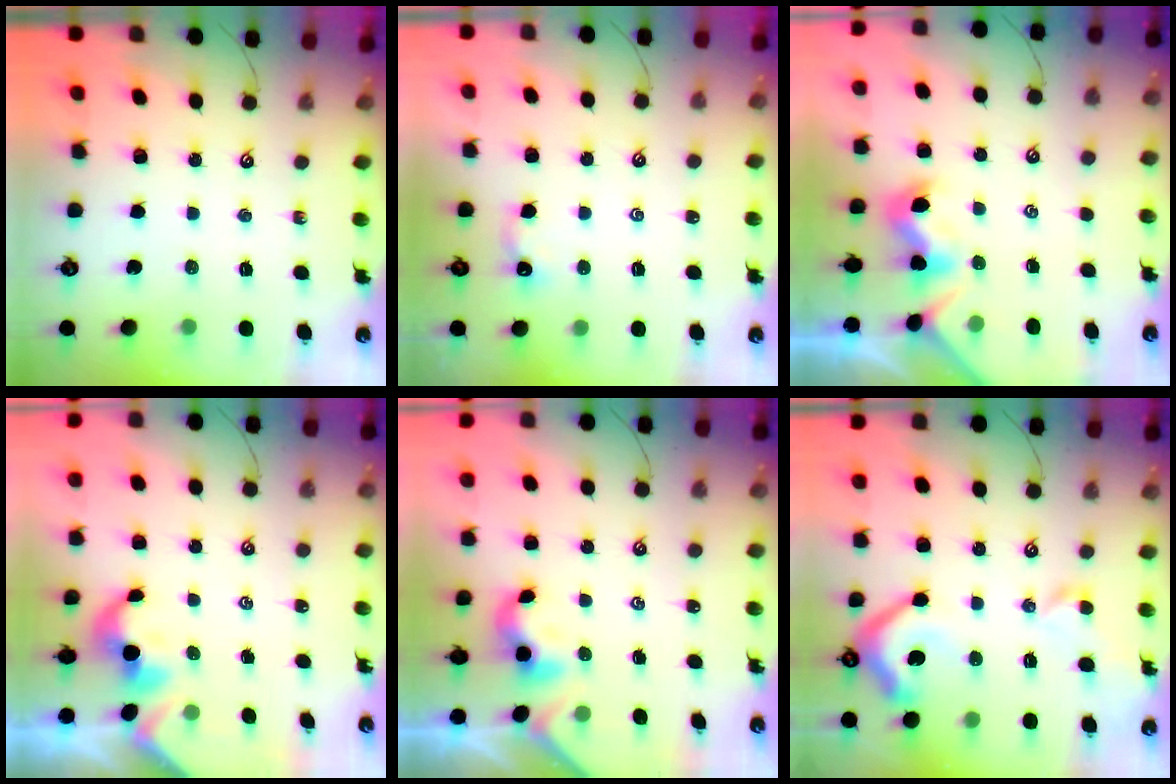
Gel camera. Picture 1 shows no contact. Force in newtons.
{"total": 1.9, "press": 1.8, "slide": 0.5}
{"total": 1.9, "press": 1.7, "slide": 0.8}
{"total": 1.7, "press": 1.6, "slide": 0.2}
{"total": 2.0, "press": 2.0, "slide": 0.2}
{"total": 10.0, "press": 9.9, "slide": 1.2}